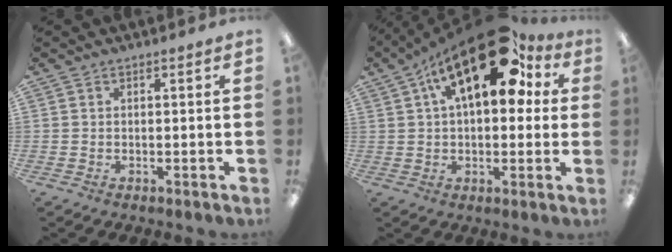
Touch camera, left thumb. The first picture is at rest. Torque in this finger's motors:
{"motor_torque": [0.33, 2.50, 1.42, -1.35, 0.23]}